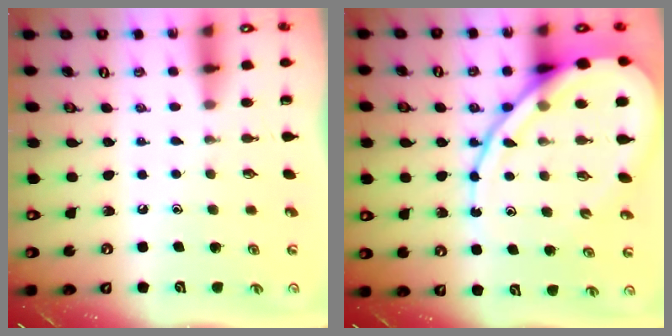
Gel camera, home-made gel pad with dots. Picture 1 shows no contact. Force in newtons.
{"total": 18.7, "press": 18.6, "slide": 2.1}